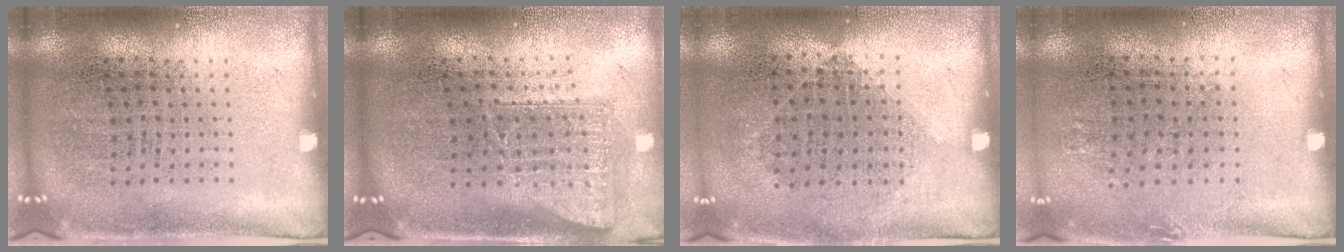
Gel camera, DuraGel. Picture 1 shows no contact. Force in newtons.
{"total": 1.6, "press": 1.3, "slide": 1.0}
{"total": 1.0, "press": 0.9, "slide": 0.5}
{"total": 0.7, "press": 0.6, "slide": 0.3}